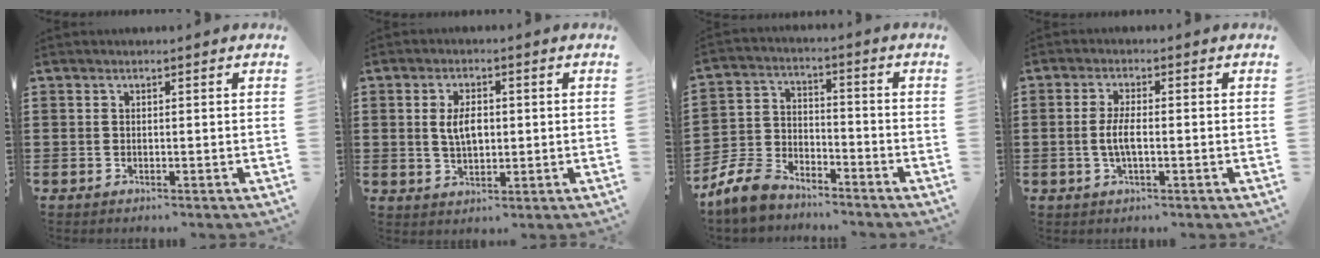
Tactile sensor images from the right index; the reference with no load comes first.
{"total": 4.5, "force": [0.4, 2.4, 3.8], "torque": [-0.069, 0.006, 0.003]}
{"total": 7.9, "force": [-7.2, 2.5, 2.0], "torque": [-0.062, 0.016, -0.147]}
{"total": 3.7, "force": [-0.6, 1.1, 3.4], "torque": [-0.077, -0.002, -0.016]}